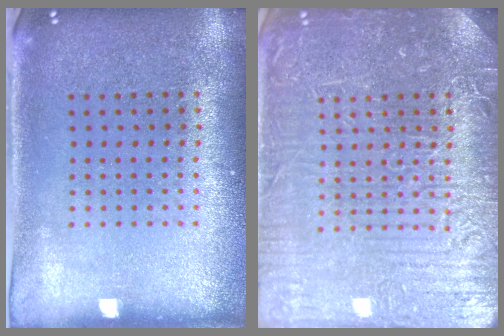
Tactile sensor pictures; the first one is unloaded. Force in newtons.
{"total": 7.8, "press": 7.7, "slide": 1.0}